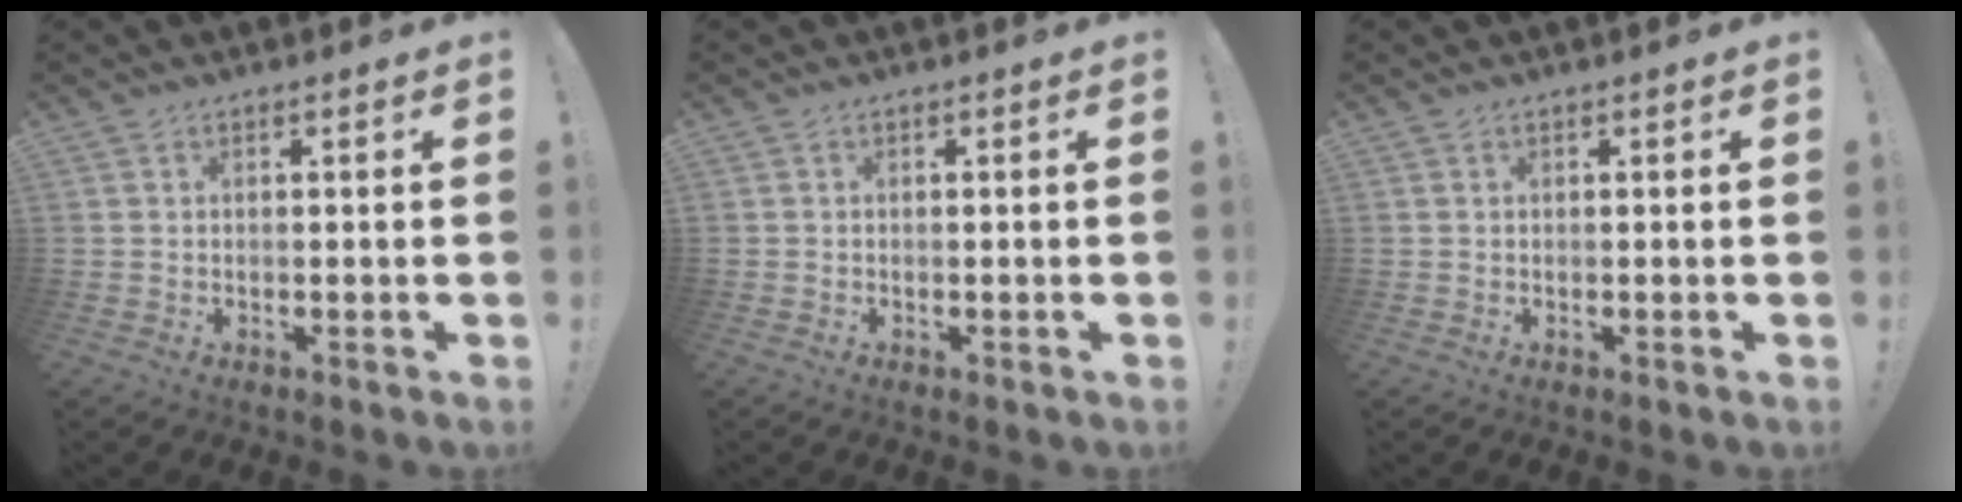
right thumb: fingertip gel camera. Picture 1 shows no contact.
{"total": 1.0, "force": [-0.3, 1.0, -0.1], "torque": [0.012, -0.002, -0.009]}
{"total": 0.0}